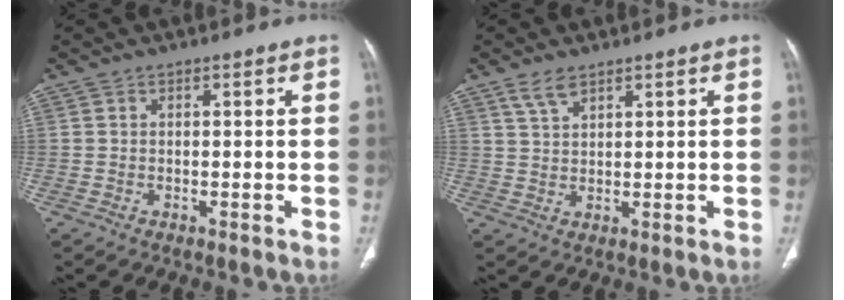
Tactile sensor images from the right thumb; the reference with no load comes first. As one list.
[{"total": 3.6, "force": [2.6, 1.6, 1.9], "torque": [-0.037, -0.008, 0.057]}]